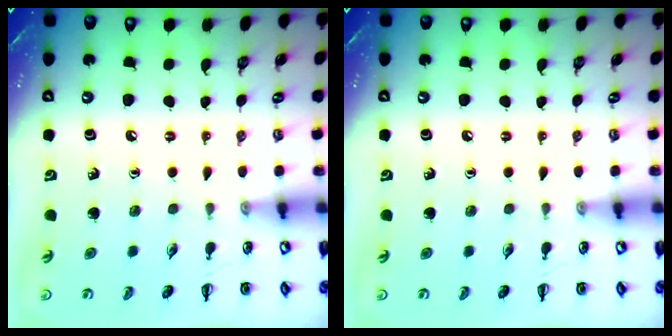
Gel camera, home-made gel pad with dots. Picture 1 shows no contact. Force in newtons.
{"total": 0.0}